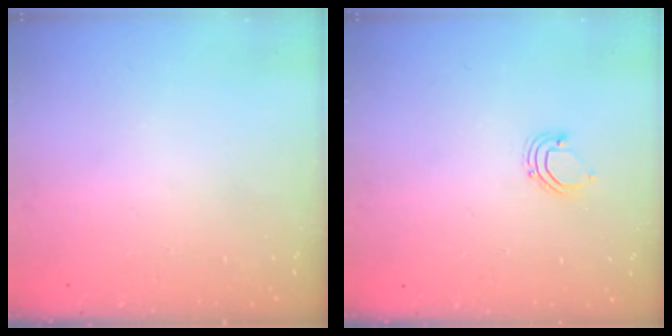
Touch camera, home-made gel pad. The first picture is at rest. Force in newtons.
{"total": 3.4, "press": 3.3, "slide": 0.8}